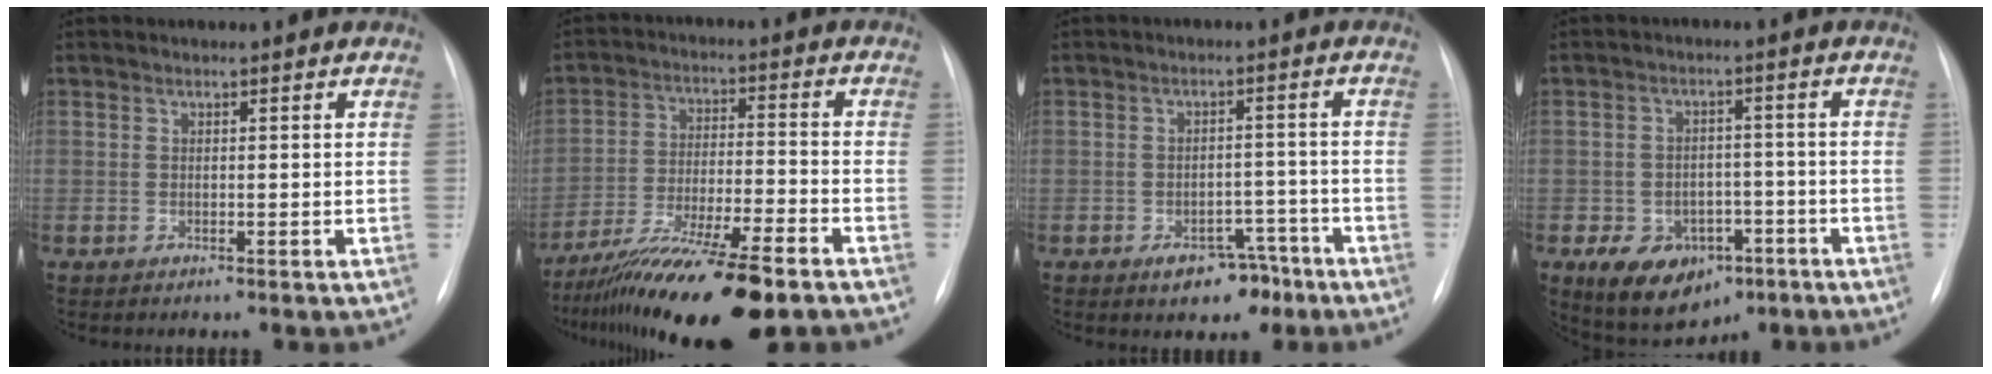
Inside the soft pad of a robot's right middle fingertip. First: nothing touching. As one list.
[{"total": 17.1, "force": [-12.9, 1.2, 11.1], "torque": [-0.188, -0.029, -0.219]}, {"total": 5.6, "force": [-3.6, 3.4, 2.6], "torque": [-0.023, 0.020, -0.043]}, {"total": 9.9, "force": [-5.1, 6.8, 5.1], "torque": [-0.087, 0.011, -0.068]}]